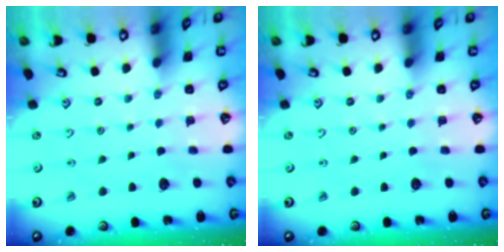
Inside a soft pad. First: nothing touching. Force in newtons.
{"total": 0.0}